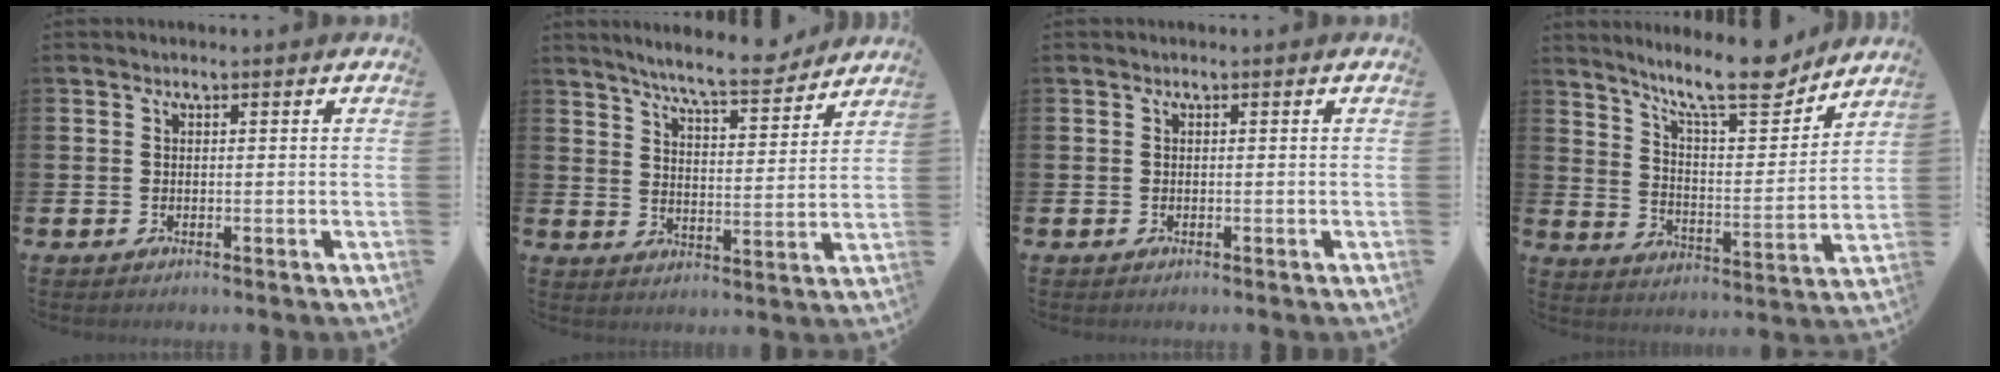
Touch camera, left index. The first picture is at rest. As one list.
[{"total": 7.9, "force": [7.4, 0.3, 2.6], "torque": [-0.061, -0.049, 0.127]}, {"total": 0.0}, {"total": 12.7, "force": [10.7, 2.7, 6.2], "torque": [-0.114, -0.066, 0.183]}]